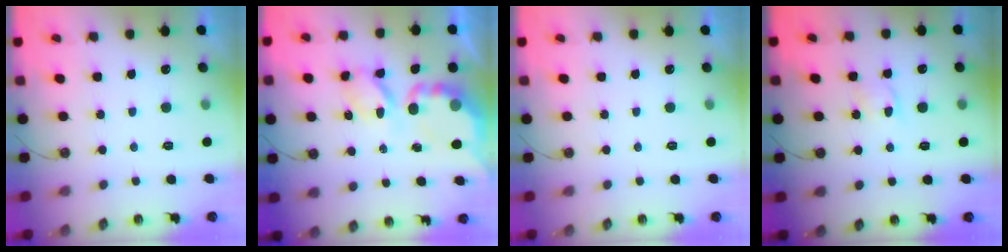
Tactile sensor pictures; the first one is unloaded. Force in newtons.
{"total": 8.3, "press": 8.2, "slide": 0.7}
{"total": 0.0}
{"total": 3.5, "press": 3.5, "slide": 0.5}